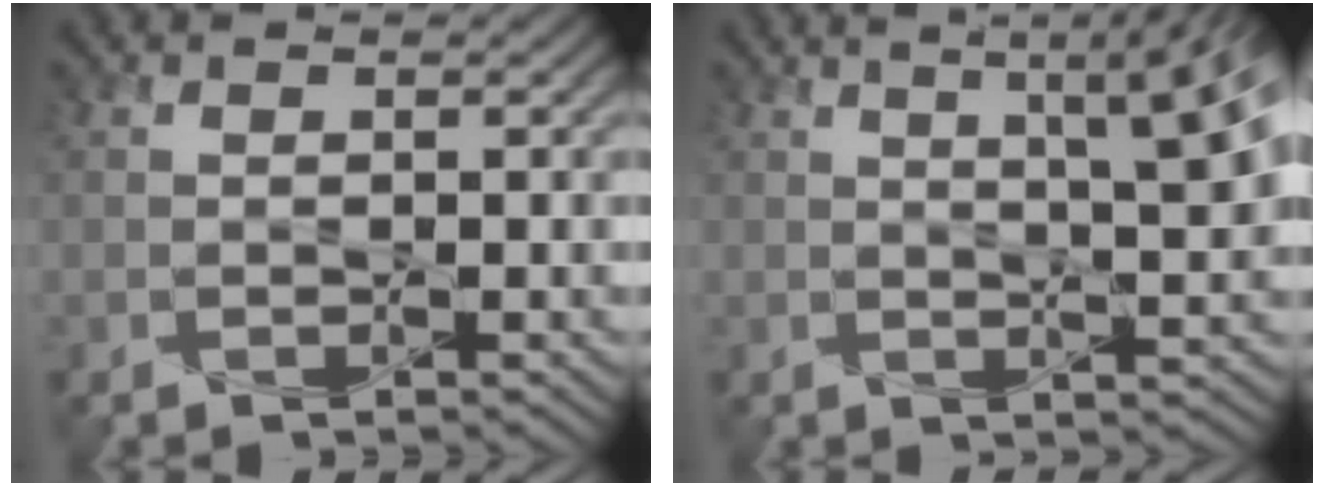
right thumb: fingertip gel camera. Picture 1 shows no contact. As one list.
[{"total": 9.4, "force": [3.2, 2.6, 8.4], "torque": [-0.090, 0.032, 0.031]}]